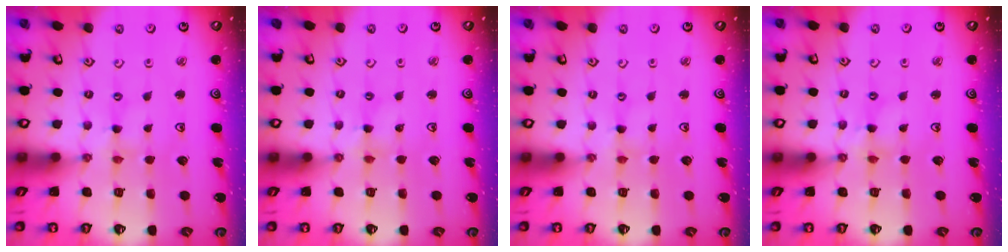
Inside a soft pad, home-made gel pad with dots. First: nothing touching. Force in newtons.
{"total": 1.2, "press": 1.2, "slide": 0.1}
{"total": 0.0}
{"total": 2.5, "press": 2.5, "slide": 0.2}